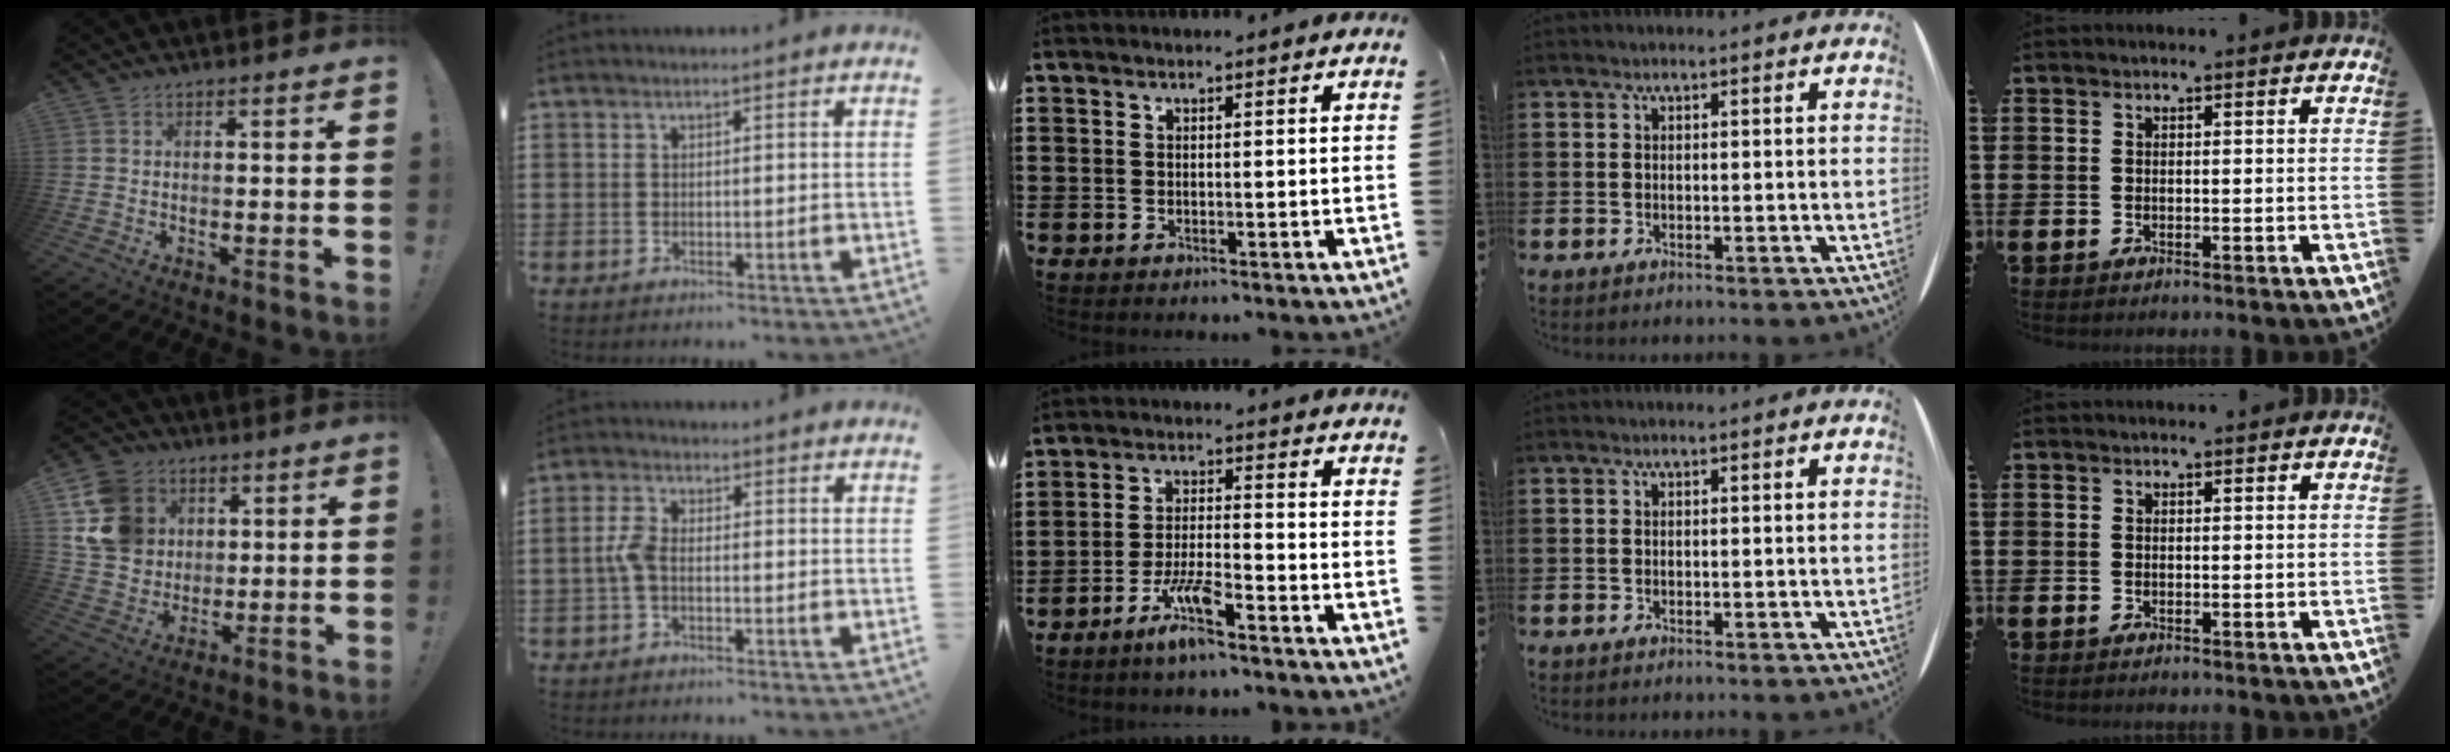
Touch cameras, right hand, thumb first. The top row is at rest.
{"thumb": {"total": 16.0, "force": [5.0, 13.6, 6.6], "torque": [-0.109, -0.014, 0.109]}, "index": {"total": 3.2, "force": [-0.8, 1.5, 2.8], "torque": [-0.073, -0.002, -0.022]}, "middle": {"total": 6.3, "force": [-4.4, 0.9, 4.5], "torque": [-0.092, -0.003, -0.082]}}